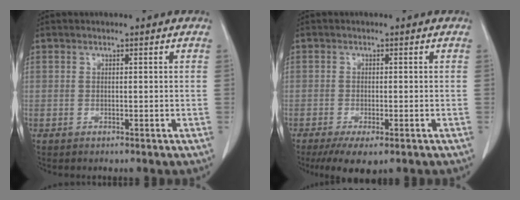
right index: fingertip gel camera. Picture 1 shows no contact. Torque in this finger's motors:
{"motor_torque": [-0.14, -0.39, -0.08, -0.10]}